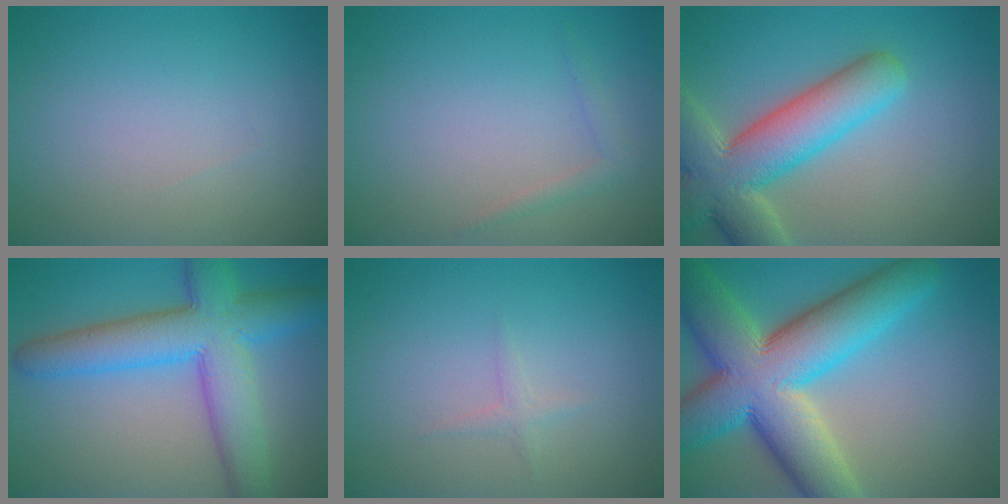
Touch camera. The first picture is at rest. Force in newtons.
{"total": 1.1, "press": 1.1, "slide": 0.1}
{"total": 9.2, "press": 9.2, "slide": 0.9}
{"total": 8.8, "press": 8.8, "slide": 0.2}
{"total": 0.8, "press": 0.8, "slide": 0.1}
{"total": 14.0, "press": 14.0, "slide": 0.9}